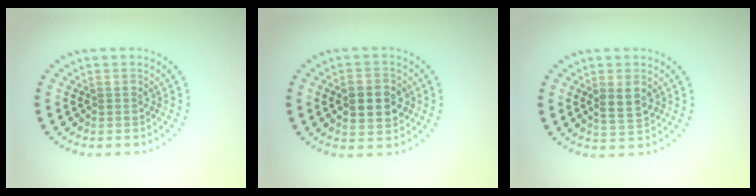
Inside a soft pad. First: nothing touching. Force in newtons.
{"total": 4.4, "press": 4.4, "slide": 0.3}
{"total": 2.5, "press": 2.5, "slide": 0.4}